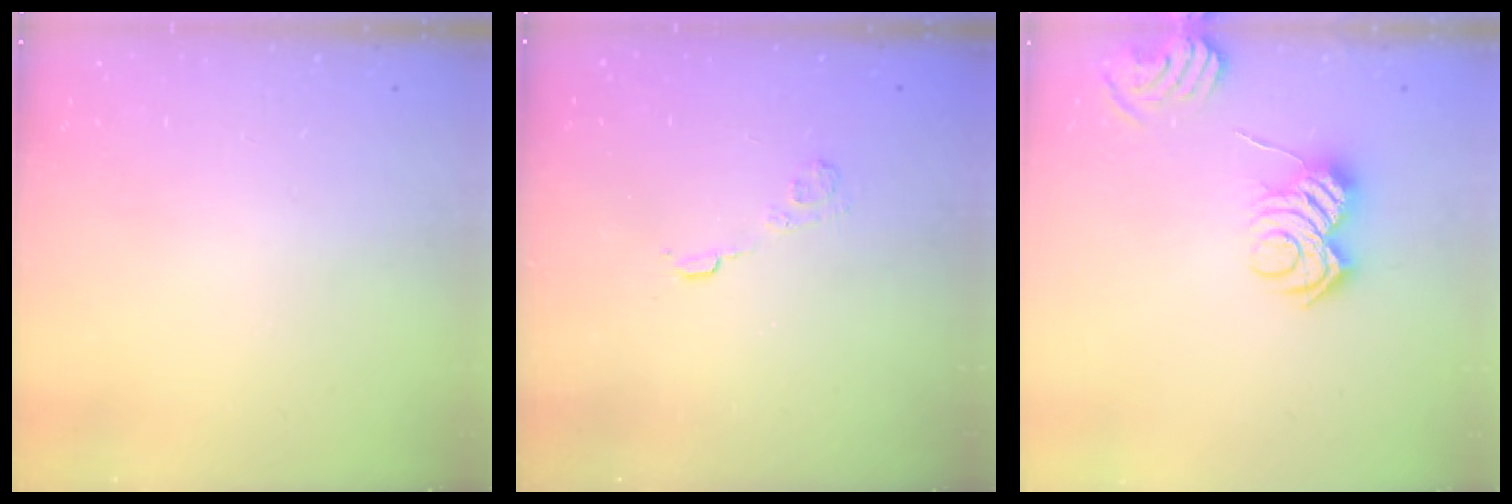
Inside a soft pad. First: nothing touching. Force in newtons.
{"total": 3.6, "press": 3.4, "slide": 1.2}
{"total": 9.7, "press": 9.6, "slide": 0.8}